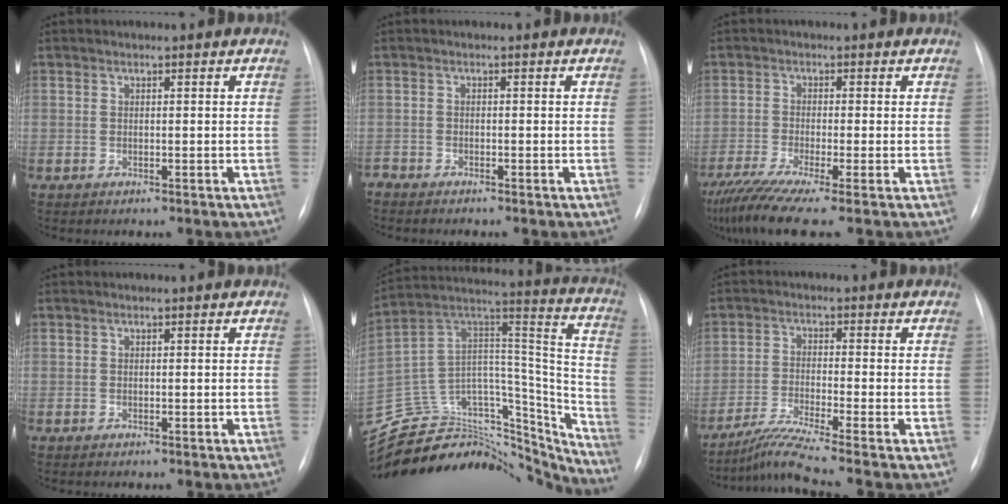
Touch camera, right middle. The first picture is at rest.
{"total": 1.7, "force": [-1.7, 0.2, 0.3], "torque": [-0.003, -0.004, -0.027]}
{"total": 10.0, "force": [-7.4, -0.1, 6.7], "torque": [-0.120, -0.025, -0.126]}
{"total": 0.0}
{"total": 35.1, "force": [-31.5, 12.5, 9.1], "torque": [-0.176, 0.067, -0.433]}
{"total": 6.5, "force": [-5.4, -2.3, 2.8], "torque": [-0.063, -0.028, -0.103]}